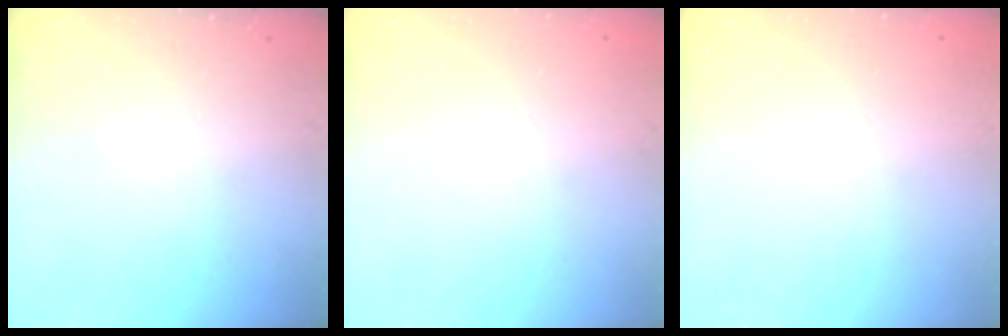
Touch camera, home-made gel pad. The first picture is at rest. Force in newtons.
{"total": 0.0}
{"total": 0.0}